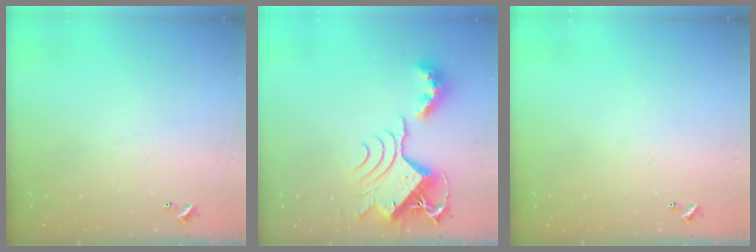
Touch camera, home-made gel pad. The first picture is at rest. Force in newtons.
{"total": 15.6, "press": 15.5, "slide": 1.7}
{"total": 0.0}